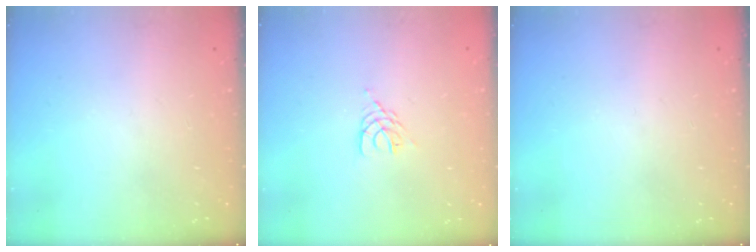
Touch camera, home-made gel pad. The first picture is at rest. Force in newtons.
{"total": 3.0, "press": 3.0, "slide": 0.5}
{"total": 0.0}